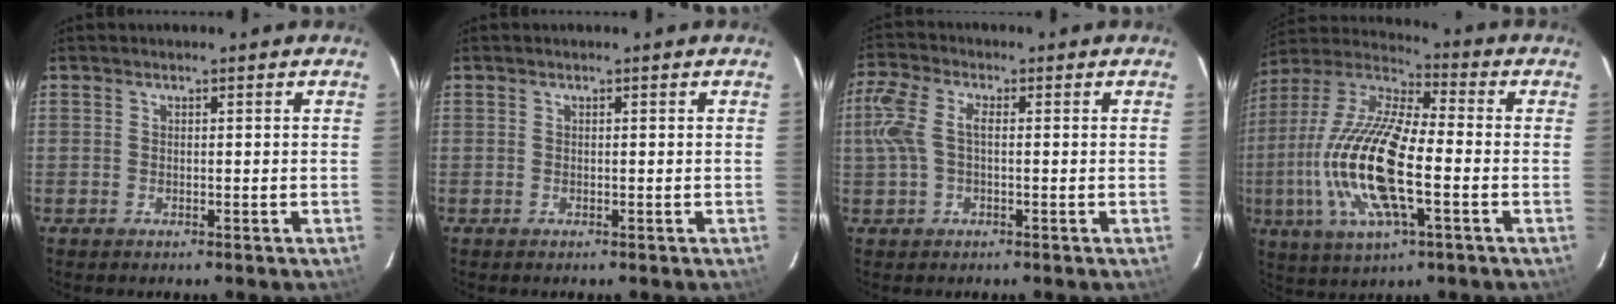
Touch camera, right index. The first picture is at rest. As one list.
[{"total": 0.0}, {"total": 6.5, "force": [0.1, 3.2, 5.7], "torque": [-0.130, 0.013, 0.002]}, {"total": 20.1, "force": [-4.1, 6.5, 18.5], "torque": [-0.384, -0.009, -0.087]}]